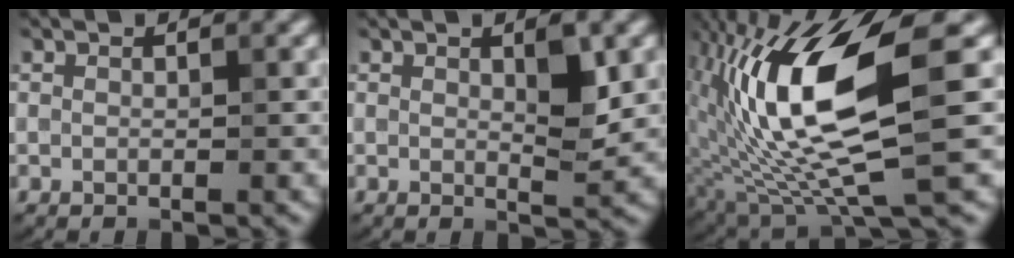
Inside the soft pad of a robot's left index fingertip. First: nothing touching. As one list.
[{"total": 2.5, "force": [0.8, 0.5, 2.3], "torque": [-0.034, -0.005, 0.013]}, {"total": 13.8, "force": [1.3, 4.0, 13.2], "torque": [-0.261, -0.005, 0.023]}]